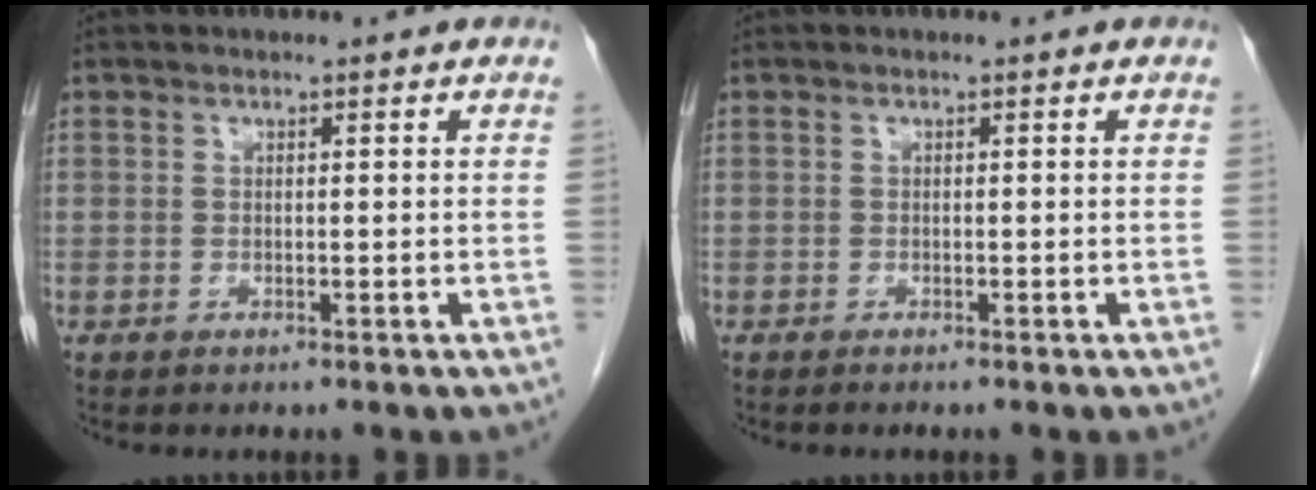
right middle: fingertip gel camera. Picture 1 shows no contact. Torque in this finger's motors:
{"motor_torque": [-0.17, -0.28, -0.07, -0.01]}